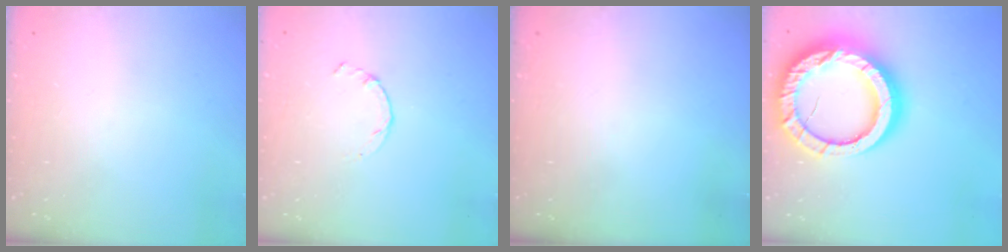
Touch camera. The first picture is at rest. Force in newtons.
{"total": 0.9, "press": 0.9, "slide": 0.3}
{"total": 0.0}
{"total": 25.1, "press": 25.0, "slide": 2.5}